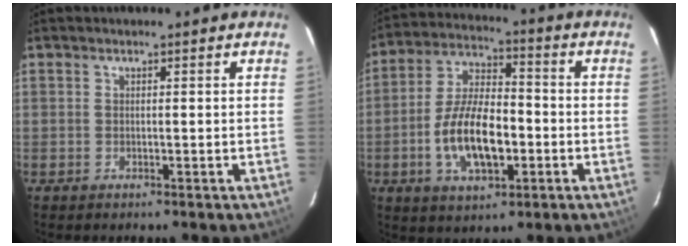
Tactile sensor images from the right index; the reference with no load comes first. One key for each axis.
{"total": 13.6, "fx": -3.6, "fy": 6.3, "fz": 11.4, "tx": -0.229, "ty": 0.005, "tz": -0.059}